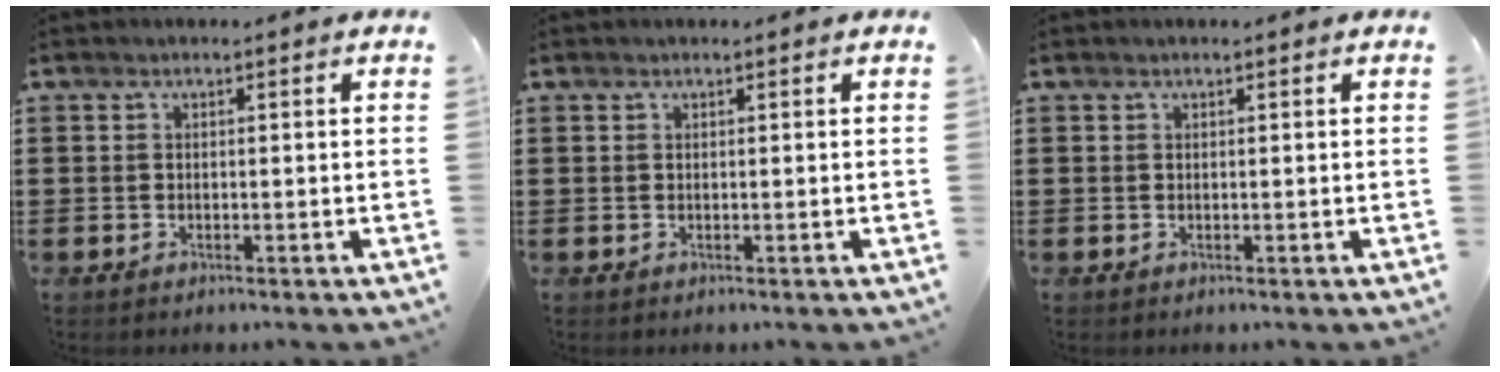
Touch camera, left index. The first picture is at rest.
{"total": 0.0}
{"total": 0.0}